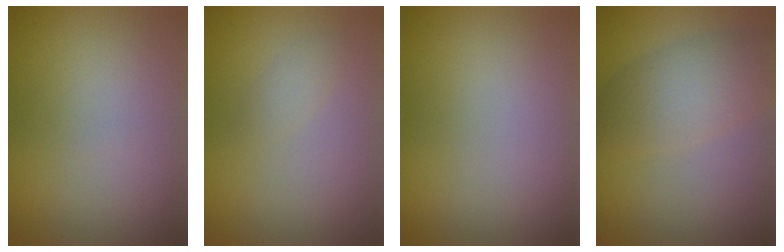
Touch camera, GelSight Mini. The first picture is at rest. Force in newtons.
{"total": 1.0, "press": 1.0, "slide": 0.1}
{"total": 0.0}
{"total": 4.4, "press": 4.4, "slide": 0.0}